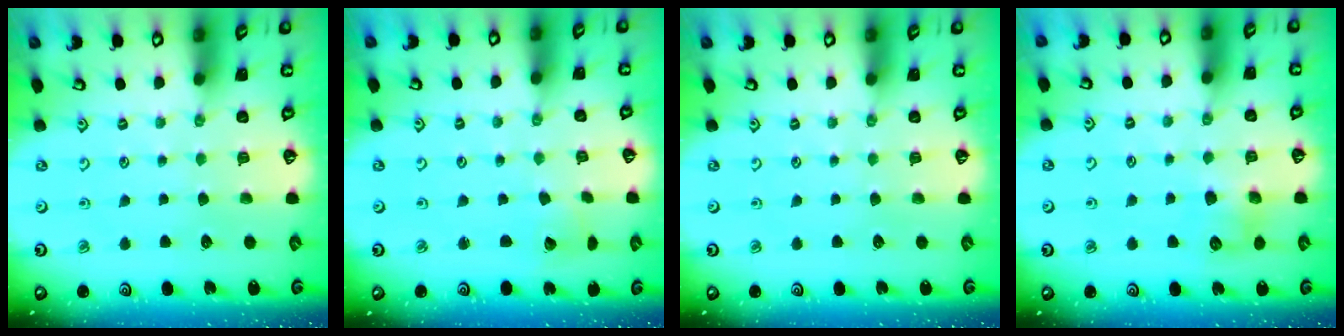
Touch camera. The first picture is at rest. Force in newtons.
{"total": 2.4, "press": 2.4, "slide": 0.3}
{"total": 0.0}
{"total": 6.6, "press": 6.6, "slide": 0.5}